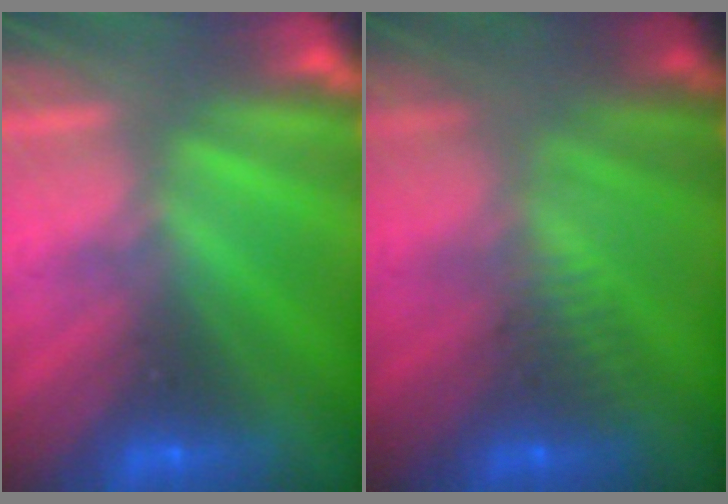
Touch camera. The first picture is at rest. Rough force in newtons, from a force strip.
{"total": 2.8}